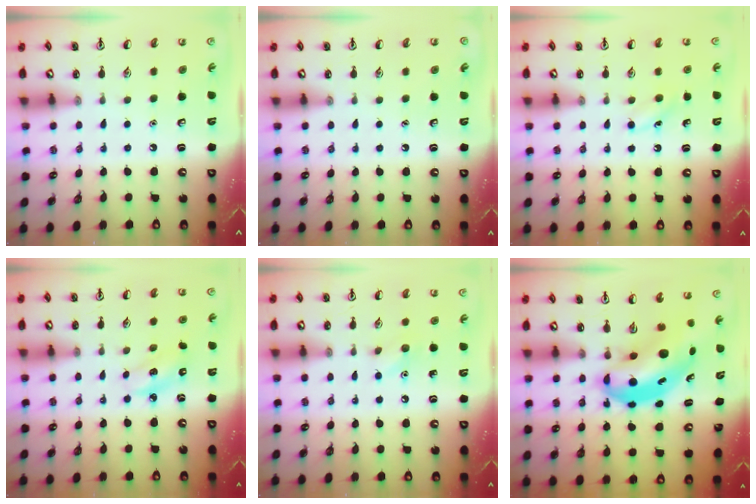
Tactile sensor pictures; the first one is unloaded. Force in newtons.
{"total": 0.0}
{"total": 3.8, "press": 3.6, "slide": 1.2}
{"total": 3.0, "press": 3.0, "slide": 0.5}
{"total": 5.8, "press": 5.4, "slide": 1.9}
{"total": 8.0, "press": 7.7, "slide": 2.0}